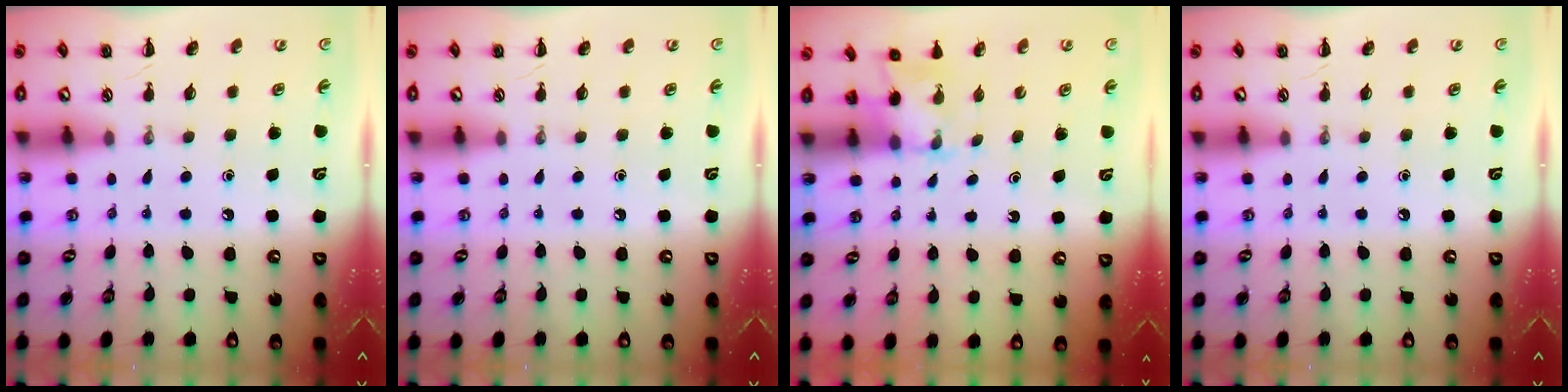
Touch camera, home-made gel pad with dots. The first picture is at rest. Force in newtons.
{"total": 0.0}
{"total": 2.3, "press": 2.2, "slide": 0.7}
{"total": 0.0}